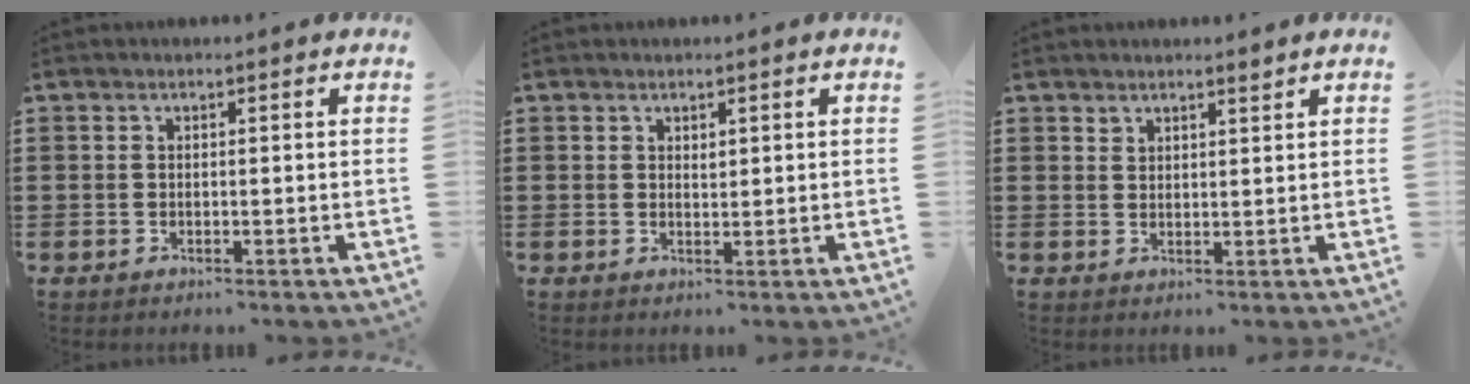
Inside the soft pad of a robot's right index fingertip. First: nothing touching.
{"total": 1.0, "force": [0.7, 0.5, 0.4], "torque": [-0.009, 0.002, 0.014]}
{"total": 2.0, "force": [1.9, 0.4, 0.3], "torque": [-0.009, 0.002, 0.037]}